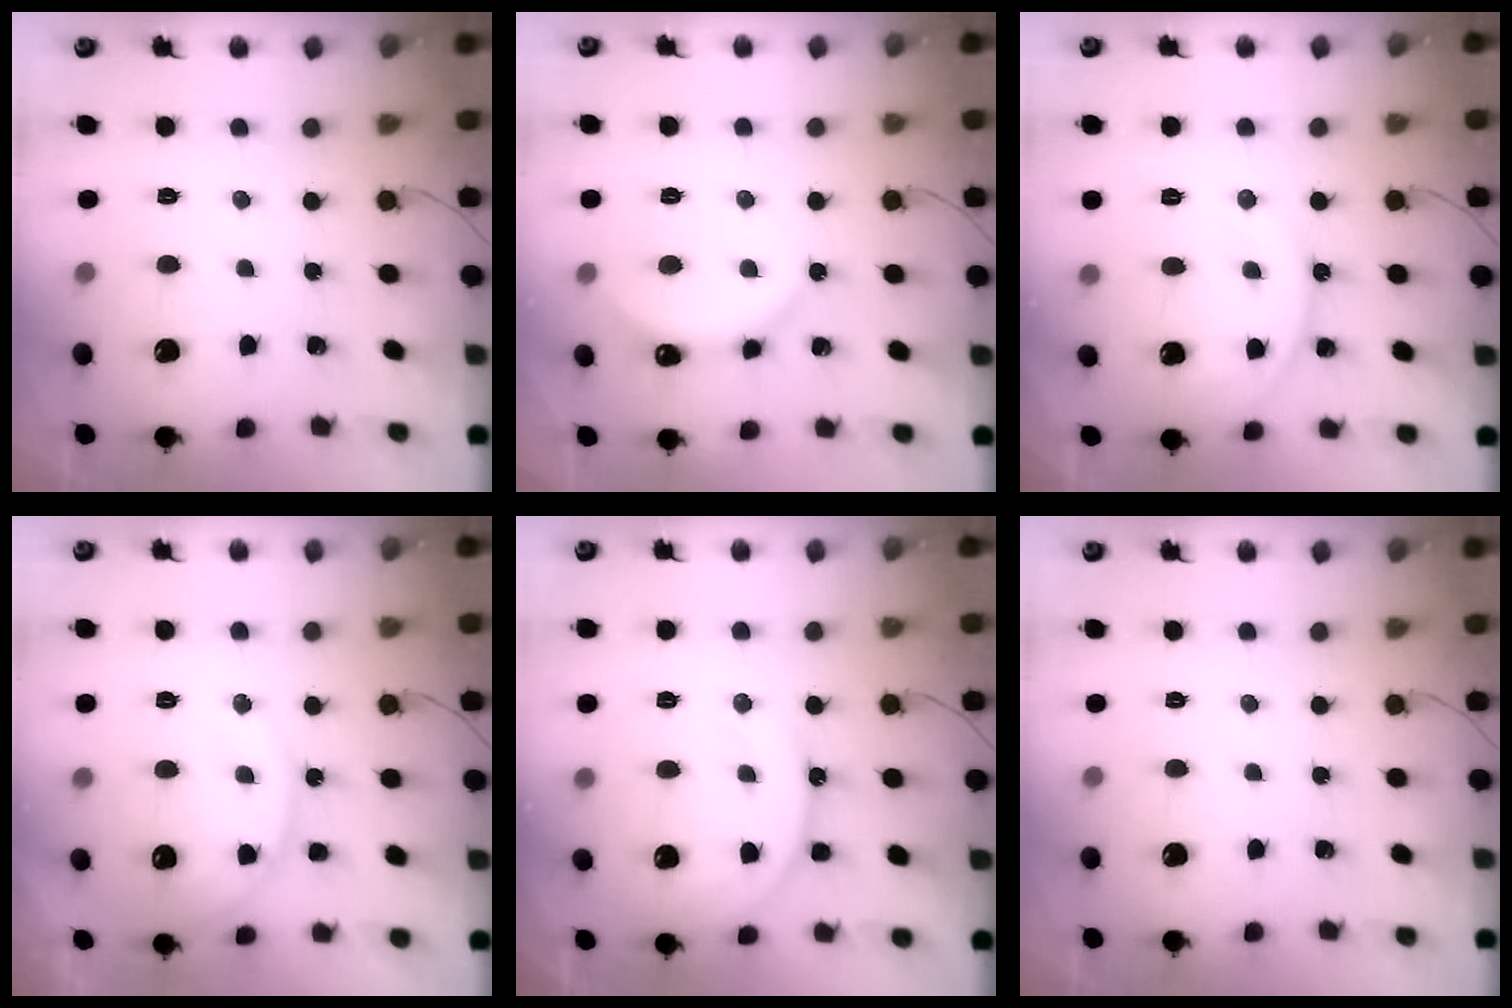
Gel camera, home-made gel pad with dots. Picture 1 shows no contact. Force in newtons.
{"total": 4.4, "press": 4.0, "slide": 1.8}
{"total": 11.7, "press": 11.5, "slide": 2.4}
{"total": 12.8, "press": 12.7, "slide": 0.7}
{"total": 14.3, "press": 14.2, "slide": 1.6}
{"total": 0.0}